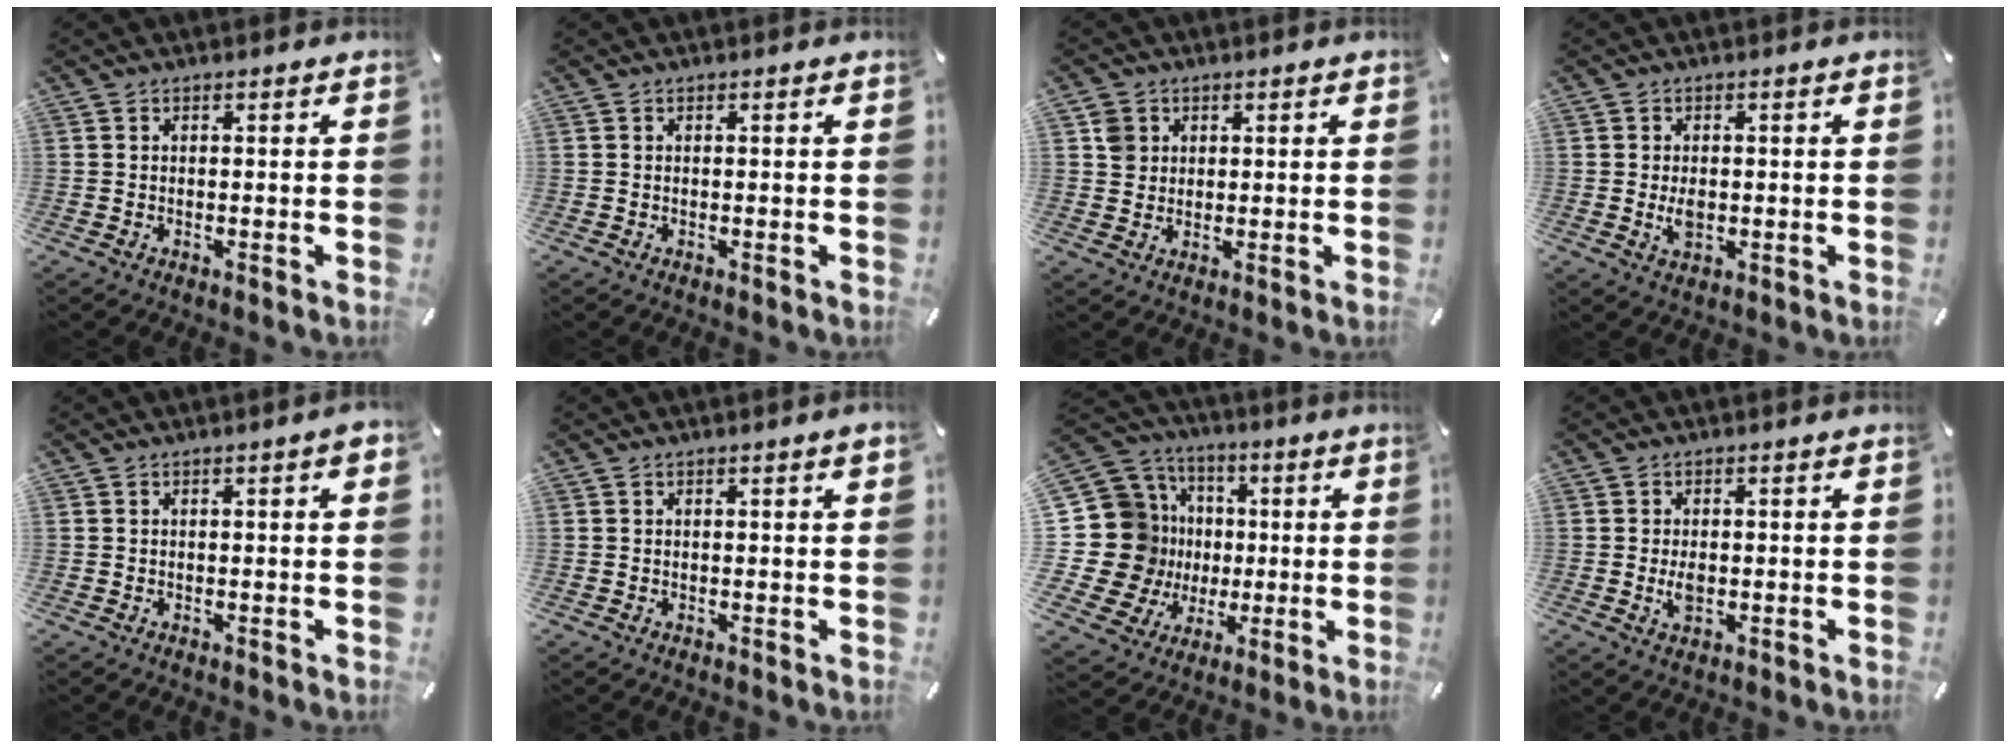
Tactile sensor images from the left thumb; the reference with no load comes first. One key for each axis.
{"total": 0.0}
{"total": 3.8, "fx": 1.2, "fy": 3.6, "fz": 0.3, "tx": 0.002, "ty": 0.001, "tz": 0.019}
{"total": 3.2, "fx": -0.3, "fy": 2.2, "fz": 2.2, "tx": -0.040, "ty": -0.002, "tz": -0.007}
{"total": 1.9, "fx": 0.3, "fy": 0.5, "fz": 1.8, "tx": -0.032, "ty": 0.004, "tz": 0.003}
{"total": 1.1, "fx": 0.4, "fy": 0.2, "fz": 1.0, "tx": -0.017, "ty": 0.002, "tz": 0.005}
{"total": 23.0, "fx": 0.2, "fy": 20.9, "fz": 9.5, "tx": -0.199, "ty": -0.020, "tz": 0.046}
{"total": 3.0, "fx": -0.3, "fy": 2.1, "fz": 2.2, "tx": -0.039, "ty": -0.002, "tz": -0.007}